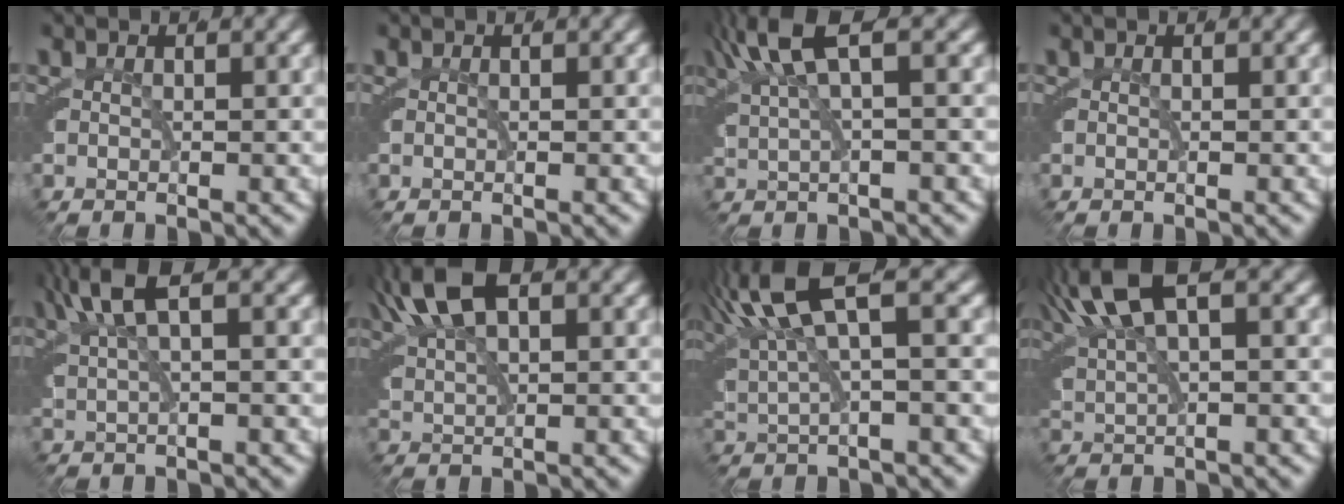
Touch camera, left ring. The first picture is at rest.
{"total": 0.0}
{"total": 5.6, "force": [3.2, 1.5, 4.4], "torque": [-0.079, 0.016, 0.051]}
{"total": 0.0}
{"total": 4.2, "force": [2.3, 0.8, 3.5], "torque": [-0.059, 0.016, 0.037]}
{"total": 5.1, "force": [3.3, 1.8, 3.4], "torque": [-0.086, 0.006, 0.060]}
{"total": 6.1, "force": [3.1, 2.2, 4.8], "torque": [-0.103, 0.013, 0.051]}
{"total": 6.3, "force": [3.8, 2.1, 4.5], "torque": [-0.093, 0.014, 0.064]}